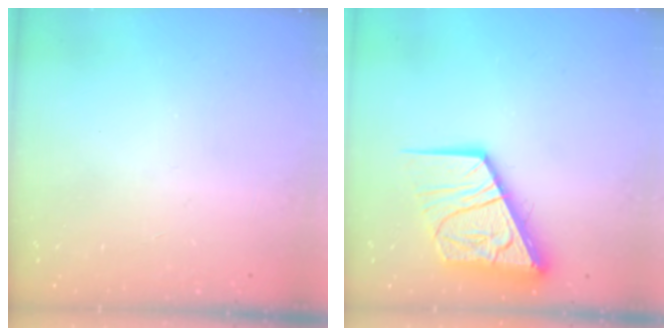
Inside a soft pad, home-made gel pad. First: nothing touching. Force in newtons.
{"total": 17.9, "press": 17.8, "slide": 2.0}